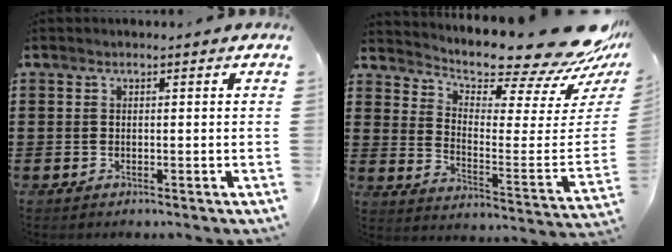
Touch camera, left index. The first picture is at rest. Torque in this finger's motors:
{"motor_torque": [2.14, 0.00, 0.52, 0.08]}